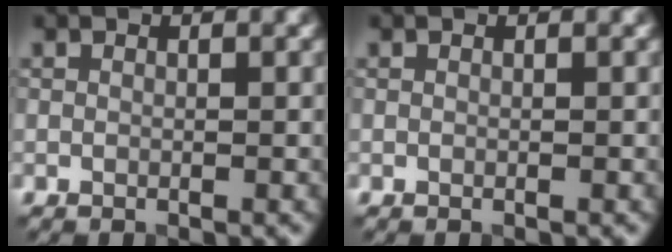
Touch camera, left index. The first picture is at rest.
{"total": 0.0}